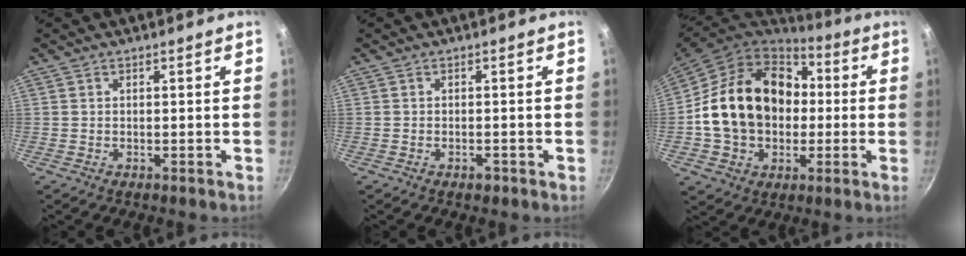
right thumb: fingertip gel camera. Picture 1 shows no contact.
{"total": 1.5, "force": [-0.9, 0.8, 0.9], "torque": [-0.014, 0.006, -0.010]}
{"total": 21.9, "force": [1.0, 17.0, 13.9], "torque": [-0.223, 0.042, 0.021]}